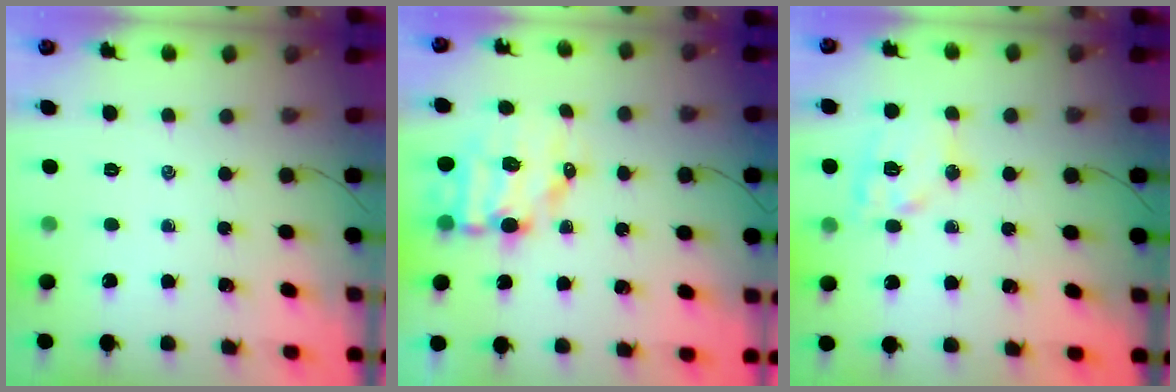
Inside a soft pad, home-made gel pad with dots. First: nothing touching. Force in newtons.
{"total": 9.7, "press": 9.4, "slide": 2.4}
{"total": 13.4, "press": 13.3, "slide": 1.9}